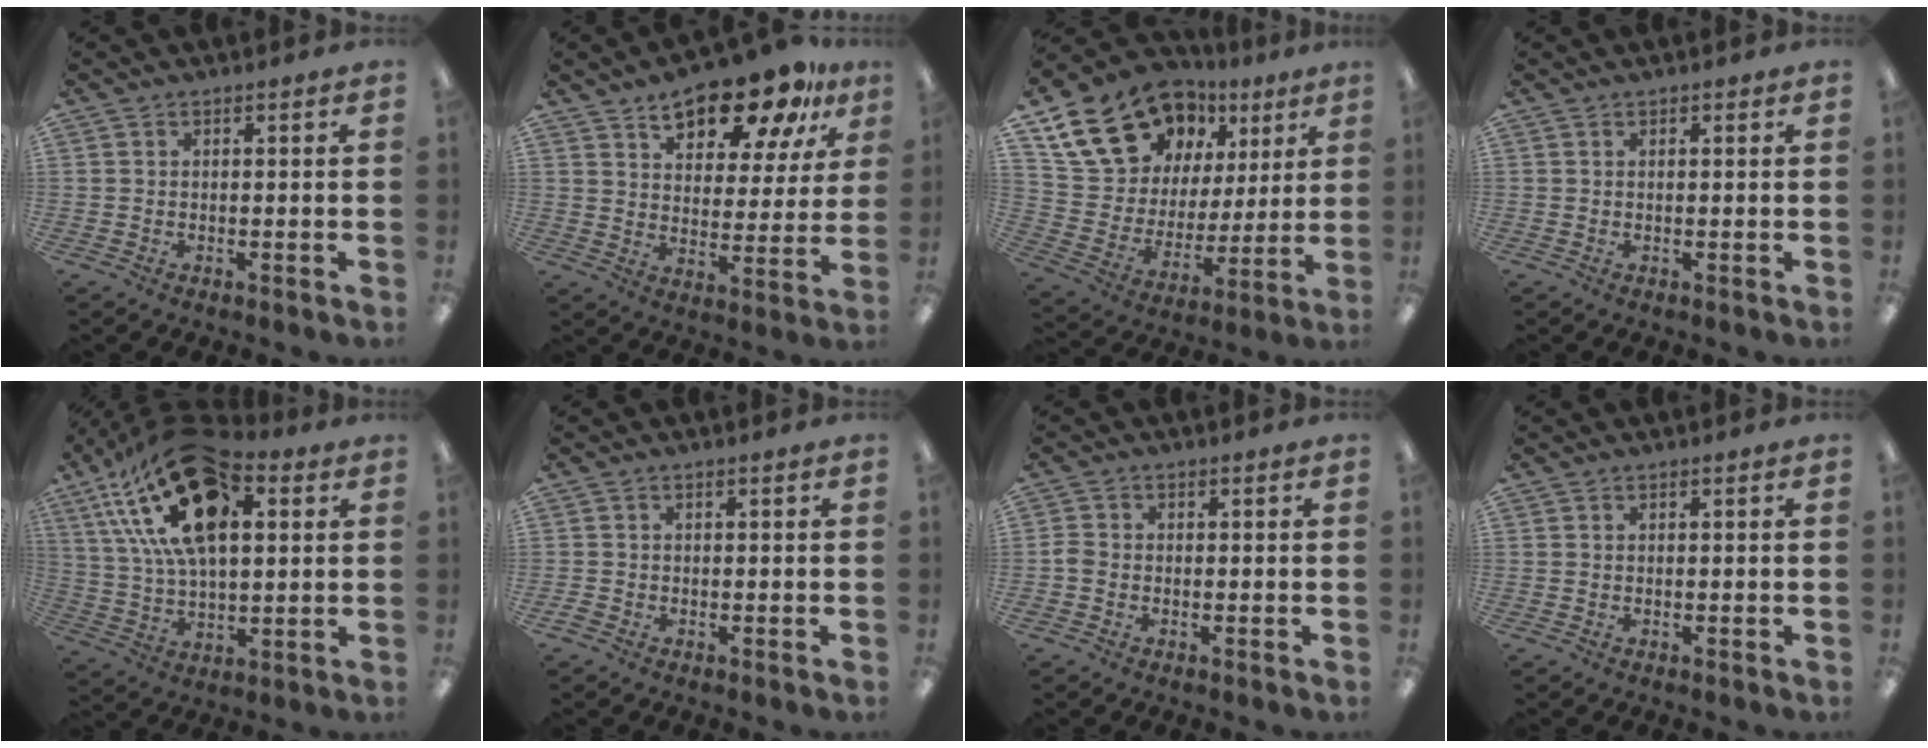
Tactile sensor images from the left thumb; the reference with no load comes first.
{"total": 14.4, "force": [10.7, 6.2, 7.5], "torque": [-0.107, -0.055, 0.186]}
{"total": 19.4, "force": [13.0, 12.0, 7.9], "torque": [-0.151, -0.069, 0.245]}
{"total": 0.0}
{"total": 24.2, "force": [11.3, 12.6, 17.3], "torque": [-0.325, -0.037, 0.190]}
{"total": 1.1, "force": [-0.7, 0.7, 0.5], "torque": [-0.008, 0.002, -0.013]}
{"total": 1.8, "force": [-0.7, 1.3, 0.9], "torque": [-0.017, 0.004, -0.013]}
{"total": 0.0}